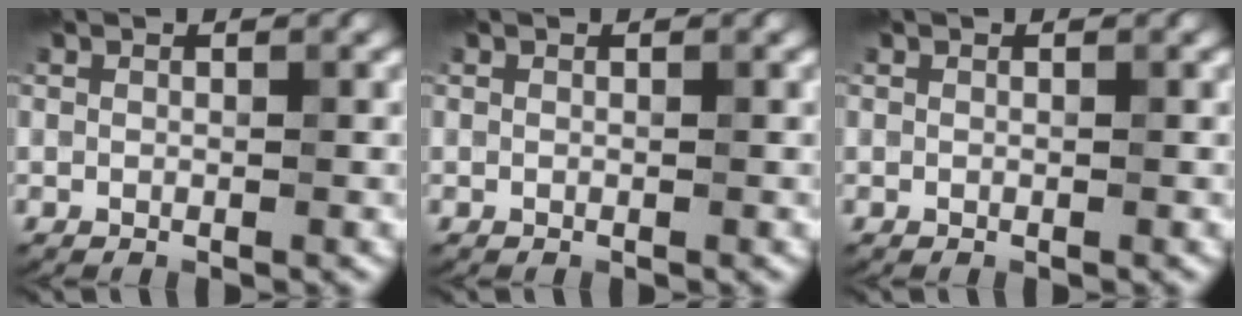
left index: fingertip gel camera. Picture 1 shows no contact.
{"total": 0.0}
{"total": 0.0}